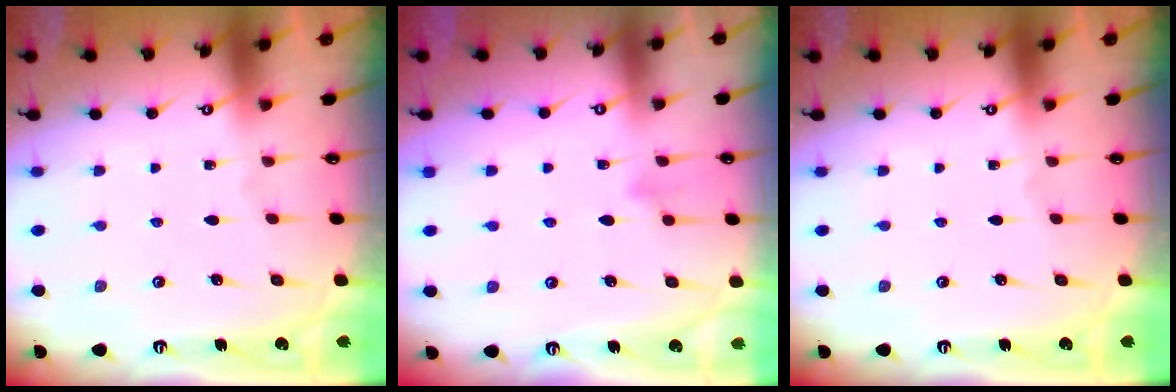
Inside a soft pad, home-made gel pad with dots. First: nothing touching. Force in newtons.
{"total": 7.8, "press": 7.7, "slide": 1.7}
{"total": 0.0}